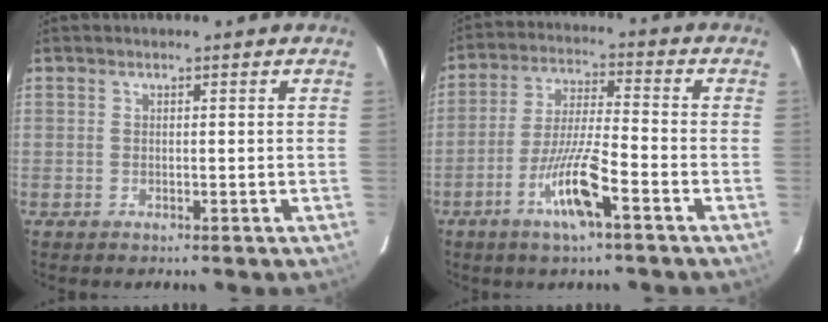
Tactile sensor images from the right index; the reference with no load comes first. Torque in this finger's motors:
{"motor_torque": [1.44, -0.64, 0.78, 0.20]}